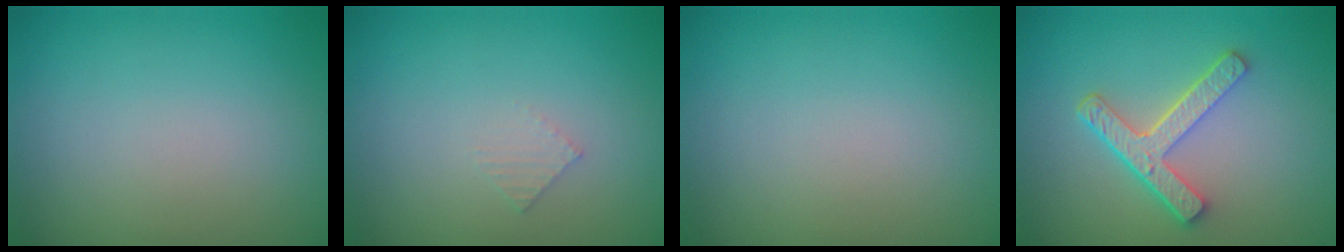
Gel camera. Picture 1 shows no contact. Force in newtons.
{"total": 0.8, "press": 0.8, "slide": 0.1}
{"total": 0.0}
{"total": 4.5, "press": 3.3, "slide": 3.0}